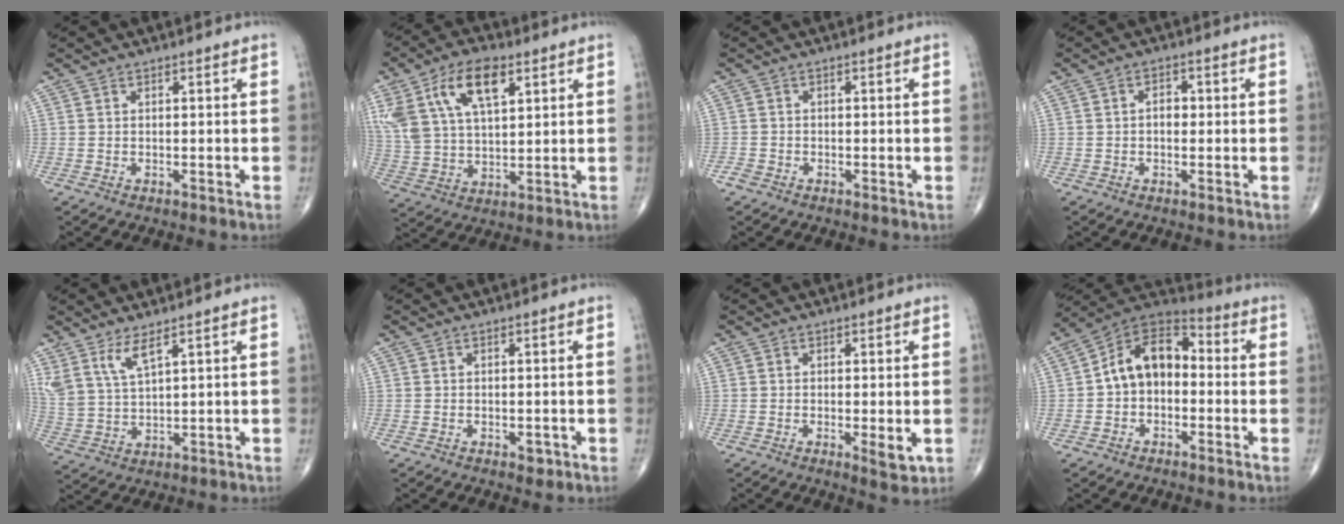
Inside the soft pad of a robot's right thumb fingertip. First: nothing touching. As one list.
[{"total": 16.7, "force": [7.5, 8.3, 12.3], "torque": [-0.239, -0.007, 0.144]}, {"total": 1.3, "force": [-1.0, 0.8, 0.4], "torque": [-0.007, 0.001, -0.023]}, {"total": 2.5, "force": [0.0, 1.7, 1.8], "torque": [-0.022, 0.009, -0.004]}, {"total": 6.4, "force": [4.2, 1.6, 4.5], "torque": [-0.099, -0.025, 0.096]}, {"total": 1.4, "force": [-0.6, 0.8, 0.9], "torque": [-0.006, 0.000, -0.006]}, {"total": 3.2, "force": [-0.6, 1.0, 3.0], "torque": [-0.048, -0.011, -0.011]}, {"total": 12.2, "force": [-0.5, 8.5, 8.8], "torque": [-0.117, 0.045, -0.027]}]